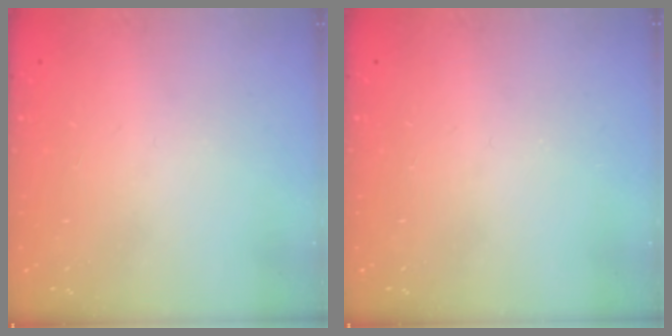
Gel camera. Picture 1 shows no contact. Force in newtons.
{"total": 0.0}